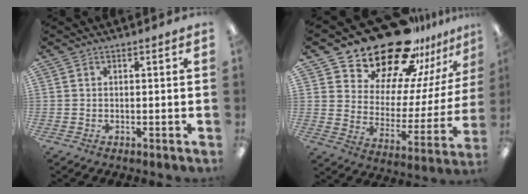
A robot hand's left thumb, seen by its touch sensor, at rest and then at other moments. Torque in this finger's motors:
{"motor_torque": [0.38, 0.40, 1.46, -1.31, 0.18]}